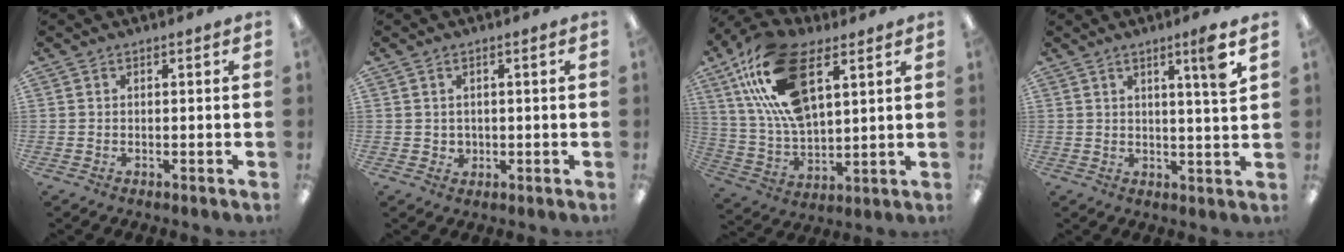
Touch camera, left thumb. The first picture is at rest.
{"total": 1.8, "force": [0.6, 1.5, 0.6], "torque": [-0.015, 0.003, 0.010]}
{"total": 20.9, "force": [10.2, 10.6, 14.9], "torque": [-0.319, -0.027, 0.178]}
{"total": 6.2, "force": [3.4, -0.1, 5.1], "torque": [-0.083, -0.013, 0.048]}